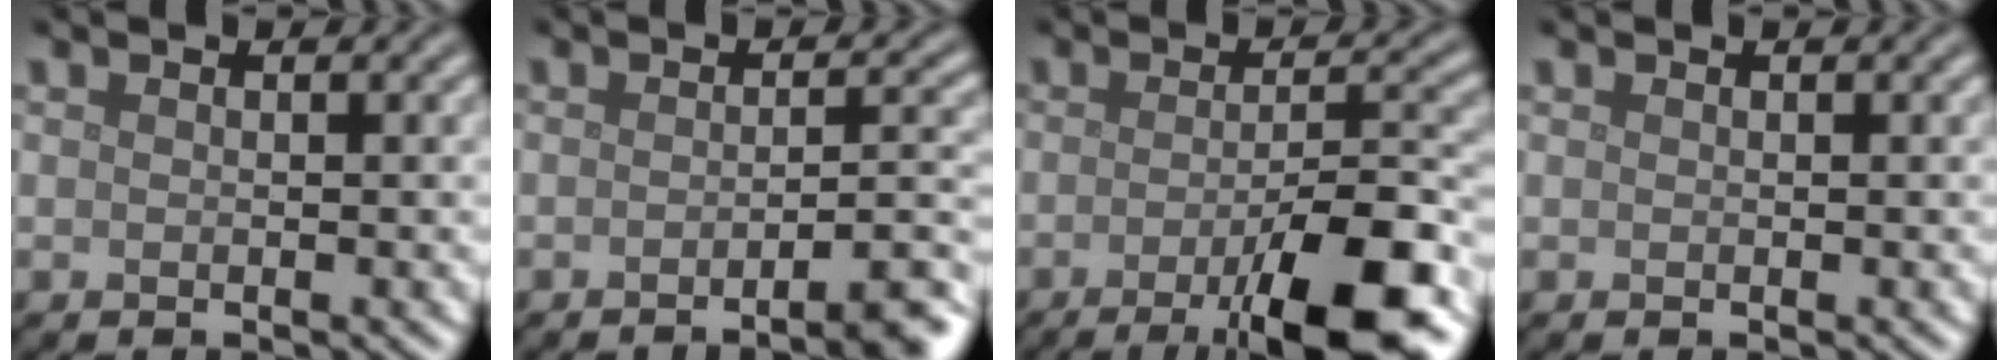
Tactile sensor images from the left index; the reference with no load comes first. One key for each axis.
{"total": 4.3, "fx": -2.5, "fy": 0.8, "fz": 3.4, "tx": -0.034, "ty": 0.007, "tz": -0.045}
{"total": 10.3, "fx": -4.6, "fy": 2.4, "fz": 8.8, "tx": -0.113, "ty": -0.003, "tz": -0.072}
{"total": 0.0}